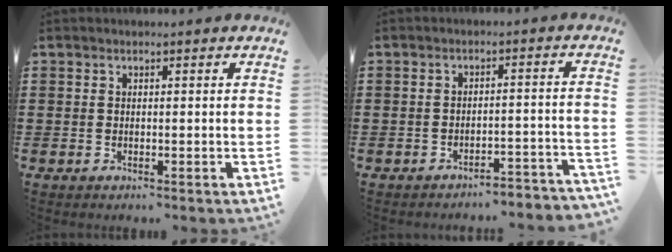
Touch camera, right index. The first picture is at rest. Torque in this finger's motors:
{"motor_torque": [0.18, 0.19, 0.15, 0.00]}